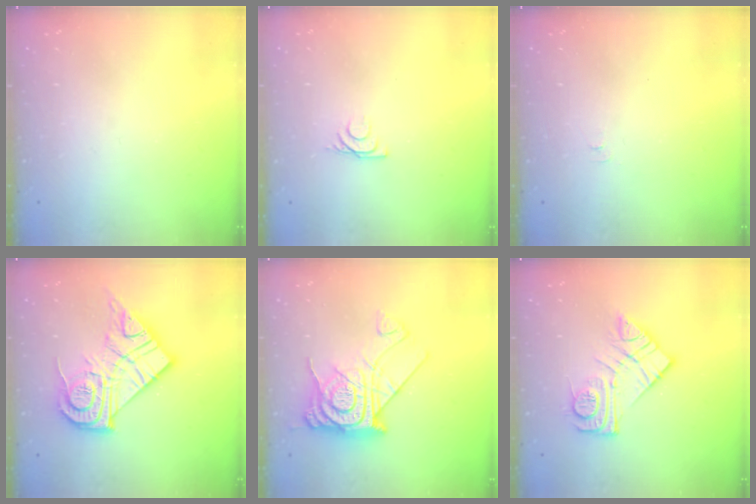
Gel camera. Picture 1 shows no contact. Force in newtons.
{"total": 5.3, "press": 5.3, "slide": 0.9}
{"total": 5.2, "press": 5.1, "slide": 0.6}
{"total": 18.2, "press": 18.2, "slide": 1.1}
{"total": 17.5, "press": 17.4, "slide": 1.6}
{"total": 12.5, "press": 12.5, "slide": 0.8}